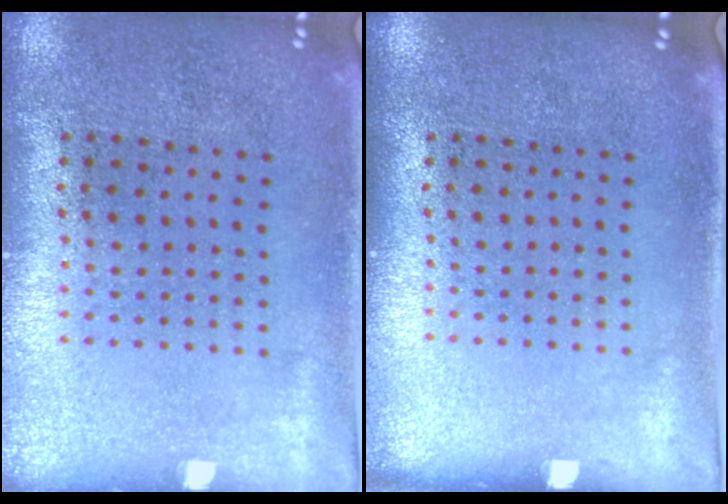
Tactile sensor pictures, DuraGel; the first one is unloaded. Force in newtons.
{"total": 0.0}